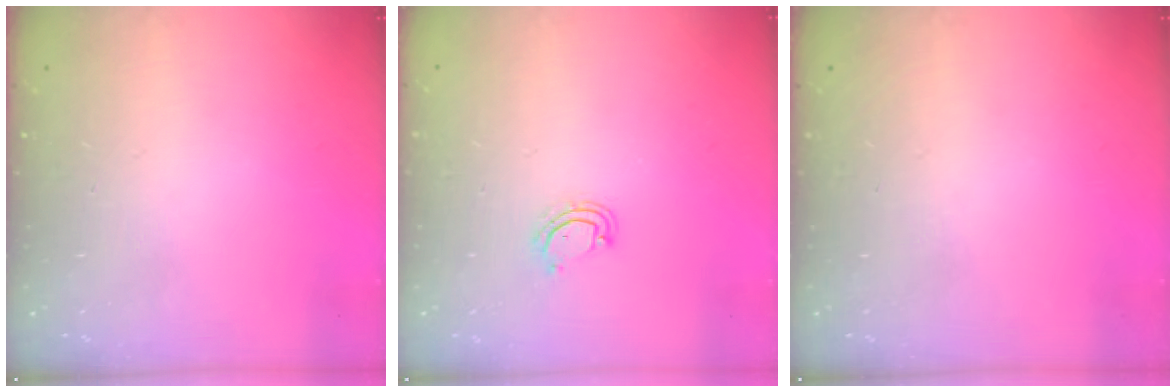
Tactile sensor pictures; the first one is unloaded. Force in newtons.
{"total": 3.5, "press": 3.4, "slide": 0.3}
{"total": 0.0}